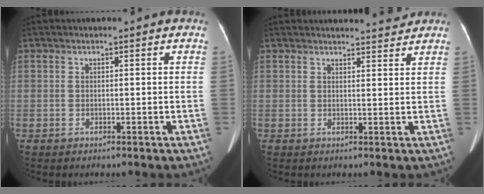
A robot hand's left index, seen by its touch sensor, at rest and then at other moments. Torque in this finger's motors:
{"motor_torque": [0.56, -0.75, 0.02, 0.02]}